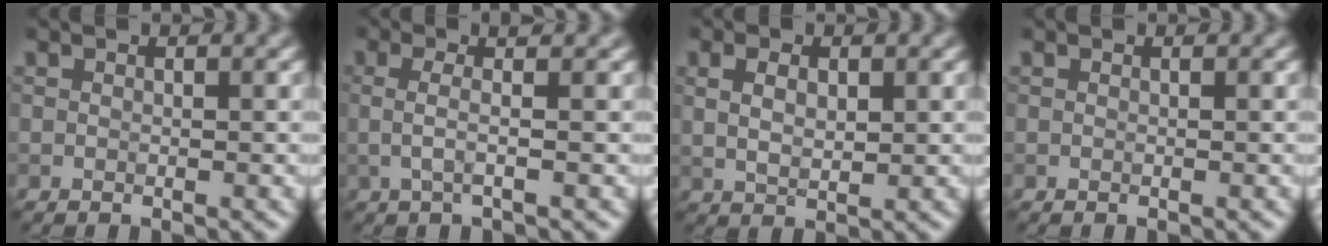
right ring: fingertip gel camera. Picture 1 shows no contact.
{"total": 2.6, "force": [0.1, 0.7, 2.5], "torque": [-0.045, 0.001, -0.004]}
{"total": 2.6, "force": [0.7, 1.4, 2.1], "torque": [-0.043, -0.002, 0.017]}
{"total": 0.0}